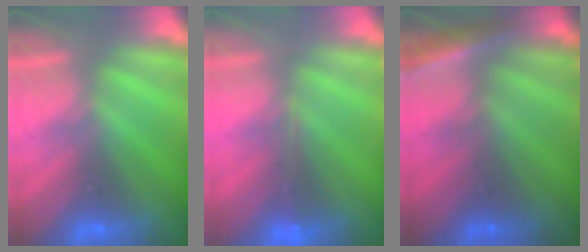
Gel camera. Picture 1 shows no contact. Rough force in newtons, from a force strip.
{"total": 1.8}
{"total": 2.9}